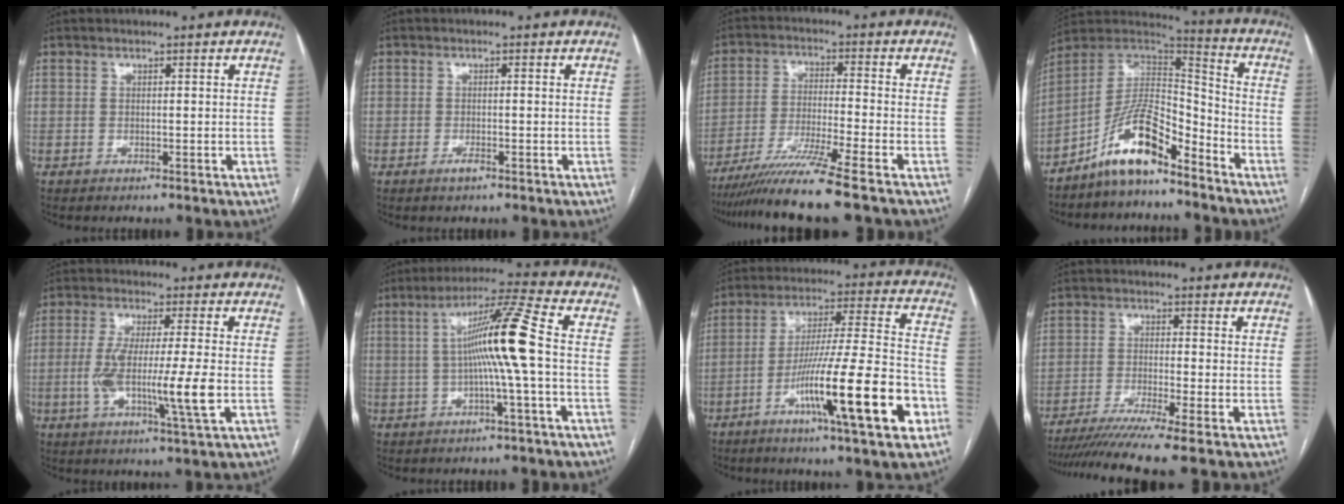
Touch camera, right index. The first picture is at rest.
{"total": 1.2, "force": [-0.8, 0.2, 0.8], "torque": [-0.016, -0.001, -0.012]}
{"total": 11.0, "force": [-8.7, -2.3, 6.3], "torque": [-0.107, -0.034, -0.151]}
{"total": 12.2, "force": [-8.6, 3.5, 7.9], "torque": [-0.149, 0.029, -0.158]}
{"total": 10.8, "force": [-1.8, 0.0, 10.6], "torque": [-0.204, -0.012, -0.038]}
{"total": 10.8, "force": [-0.2, -1.7, 10.6], "torque": [-0.186, 0.014, -0.005]}
{"total": 19.5, "force": [-8.2, 0.5, 17.7], "torque": [-0.286, -0.014, -0.135]}
{"total": 9.9, "force": [-7.9, -2.2, 5.5], "torque": [-0.073, -0.030, -0.126]}